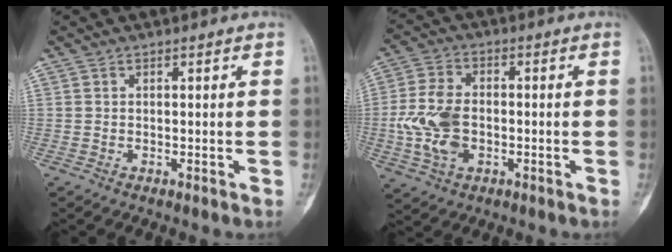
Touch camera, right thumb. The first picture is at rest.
{"total": 10.6, "force": [-1.6, 7.0, 7.9], "torque": [-0.158, 0.011, -0.032]}